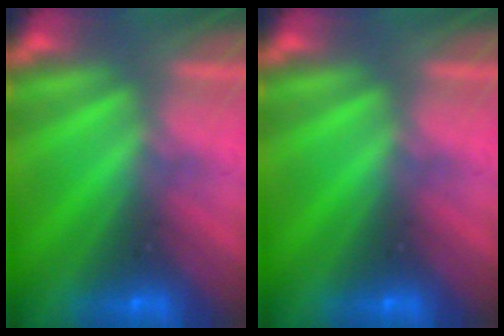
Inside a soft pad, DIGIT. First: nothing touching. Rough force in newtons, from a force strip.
{"total": 0.0}